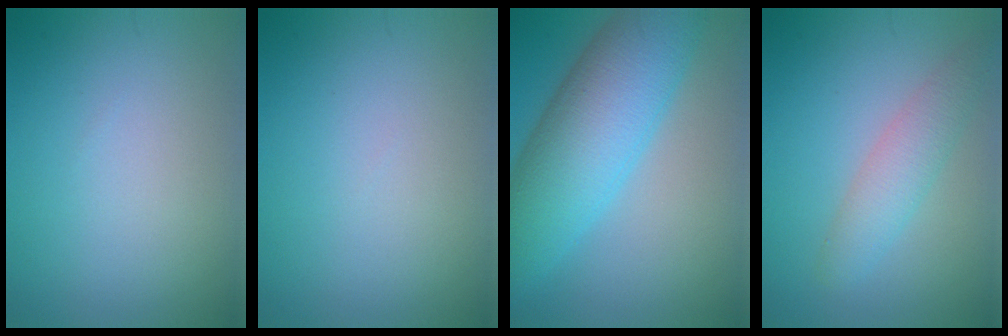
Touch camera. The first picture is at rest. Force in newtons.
{"total": 0.0}
{"total": 9.9, "press": 9.9, "slide": 0.2}
{"total": 3.0, "press": 2.9, "slide": 0.2}